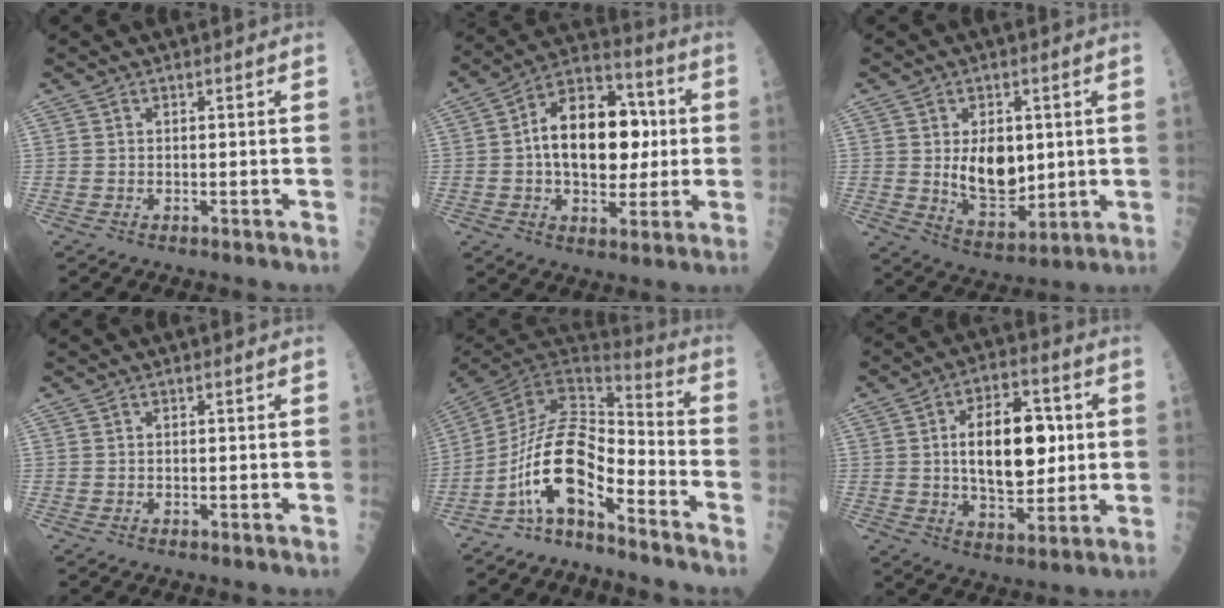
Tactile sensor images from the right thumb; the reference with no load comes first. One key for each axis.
{"total": 18.2, "fx": 1.0, "fy": 11.2, "fz": 14.3, "tx": -0.184, "ty": 0.028, "tz": 0.010}
{"total": 10.8, "fx": 1.1, "fy": 6.7, "fz": 8.5, "tx": -0.102, "ty": -0.021, "tz": 0.037}
{"total": 0.0}
{"total": 14.8, "fx": -8.0, "fy": 5.1, "fz": 11.3, "tx": -0.197, "ty": 0.089, "tz": -0.150}
{"total": 16.4, "fx": 1.8, "fy": 8.8, "fz": 13.7, "tx": -0.180, "ty": 0.001, "tz": 0.031}